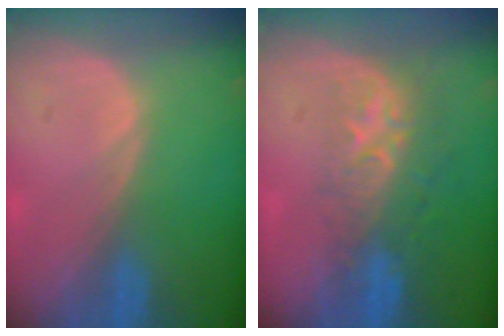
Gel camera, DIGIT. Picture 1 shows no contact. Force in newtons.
{"total": 8.9, "press": 7.2, "slide": 5.2}